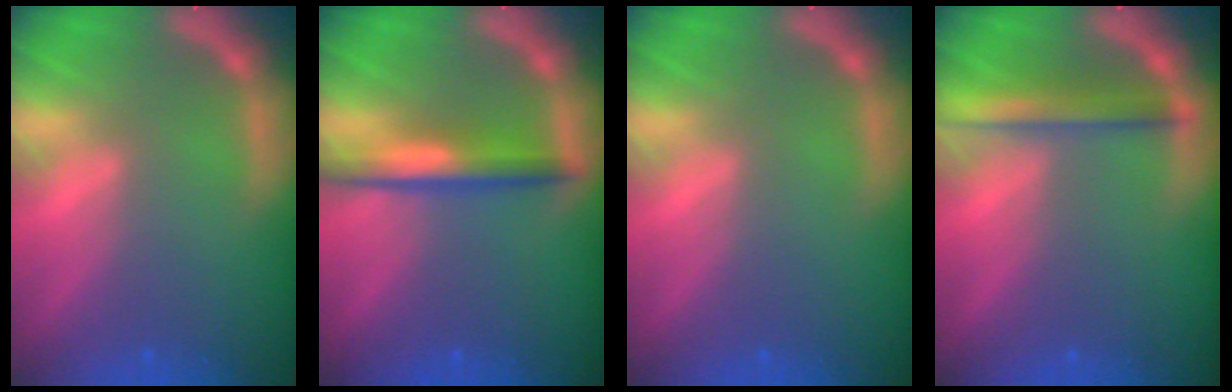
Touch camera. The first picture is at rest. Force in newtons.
{"total": 4.0}
{"total": 0.0}
{"total": 3.5}